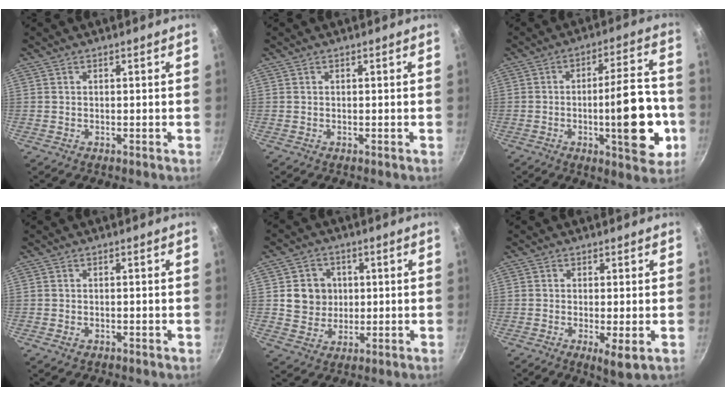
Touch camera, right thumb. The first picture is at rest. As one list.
[{"total": 0.0}, {"total": 17.6, "force": [-4.4, 5.5, 16.1], "torque": [-0.198, 0.029, -0.060]}, {"total": 1.2, "force": [-0.5, 0.8, 0.7], "torque": [-0.012, 0.000, -0.008]}, {"total": 7.6, "force": [0.9, 7.1, 2.5], "torque": [-0.007, 0.003, 0.018]}, {"total": 2.1, "force": [-0.4, 0.4, 2.1], "torque": [-0.037, -0.011, -0.005]}]